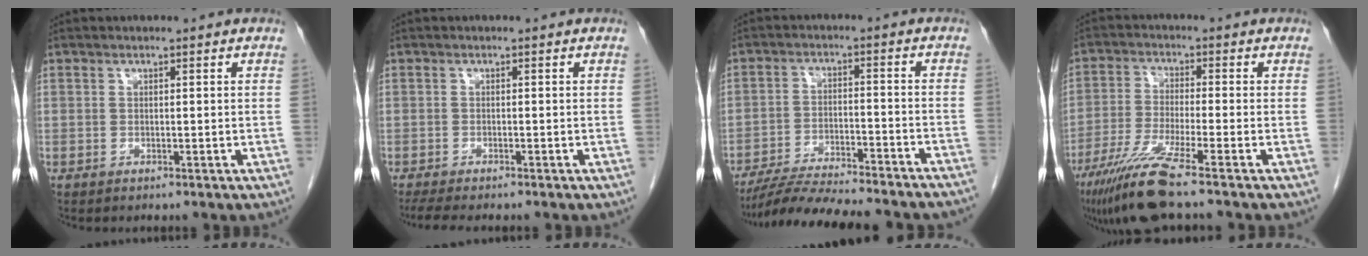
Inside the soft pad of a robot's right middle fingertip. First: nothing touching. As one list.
[{"total": 4.6, "force": [-3.9, 0.5, 2.5], "torque": [-0.042, -0.014, -0.059]}, {"total": 19.0, "force": [-17.1, 1.3, 8.0], "torque": [-0.121, -0.022, -0.252]}, {"total": 9.0, "force": [-6.3, -0.9, 6.4], "torque": [-0.132, -0.031, -0.120]}]